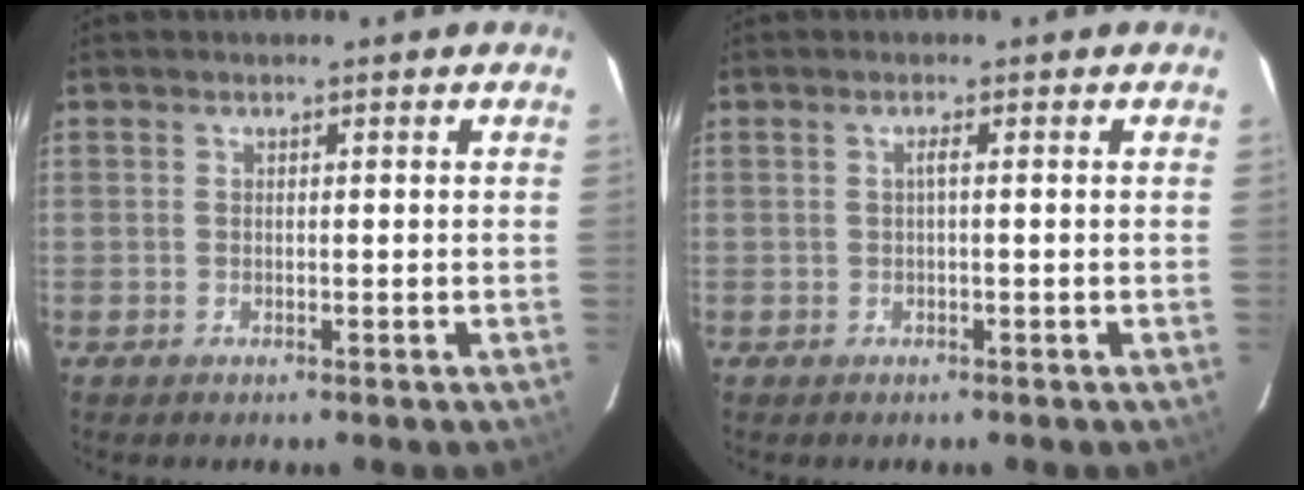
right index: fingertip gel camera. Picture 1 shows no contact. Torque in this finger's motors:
{"motor_torque": [0.19, -0.06, 0.12, 0.03]}